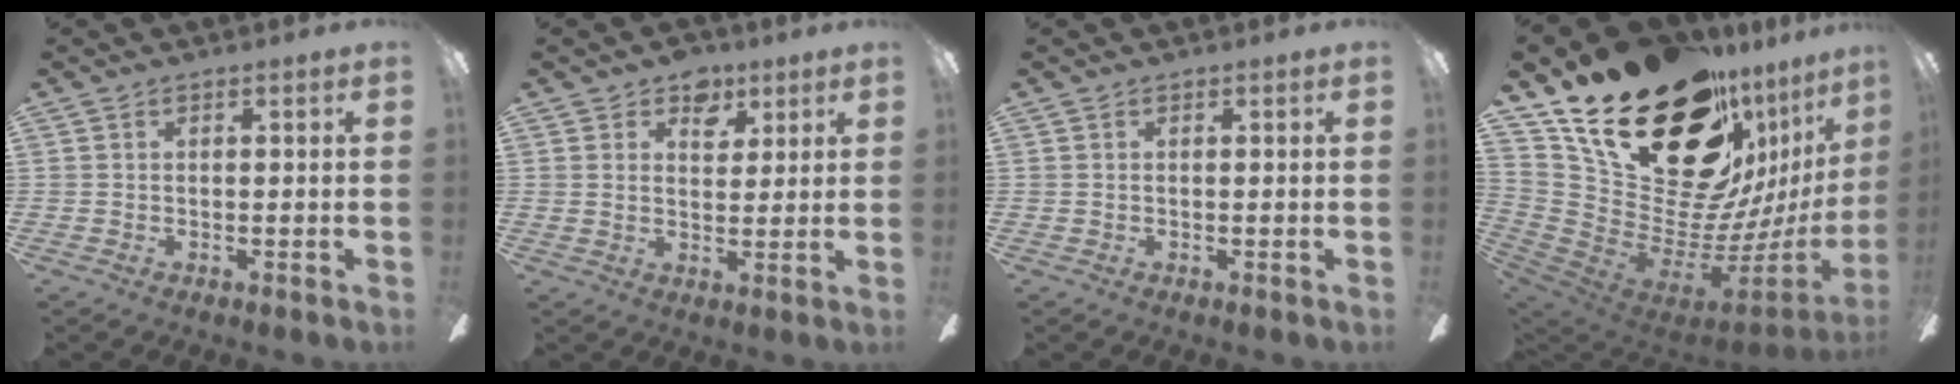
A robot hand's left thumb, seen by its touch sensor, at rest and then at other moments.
{"total": 6.2, "force": [4.2, 4.0, 2.2], "torque": [-0.017, -0.013, 0.071]}
{"total": 0.0}
{"total": 33.2, "force": [19.6, 17.9, 20.1], "torque": [-0.319, -0.127, 0.394]}